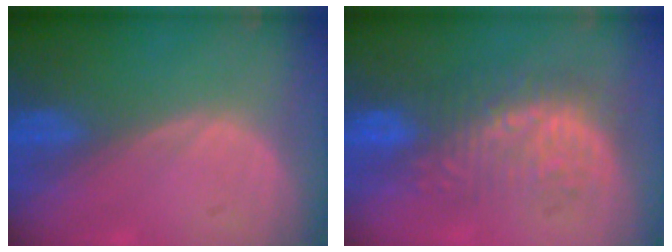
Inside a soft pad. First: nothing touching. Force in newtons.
{"total": 8.9, "press": 8.7, "slide": 1.9}